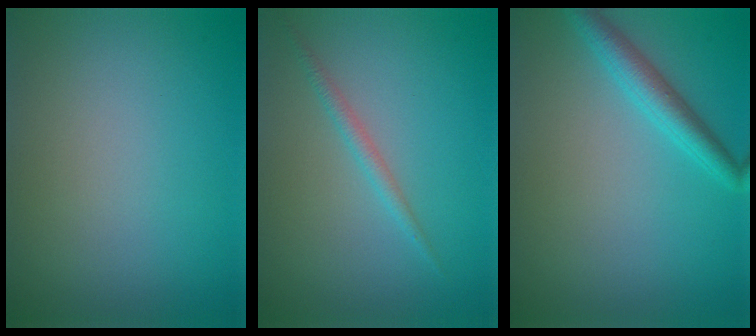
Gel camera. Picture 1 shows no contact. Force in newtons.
{"total": 1.3, "press": 1.3, "slide": 0.0}
{"total": 2.7, "press": 2.7, "slide": 0.0}